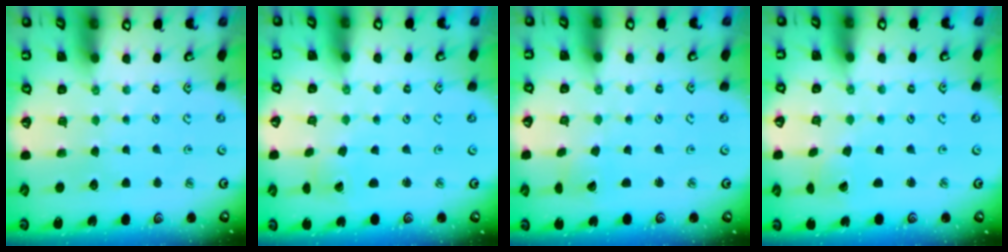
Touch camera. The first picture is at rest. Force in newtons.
{"total": 0.7, "press": 0.7, "slide": 0.1}
{"total": 1.1, "press": 1.1, "slide": 0.1}
{"total": 0.6, "press": 0.6, "slide": 0.1}